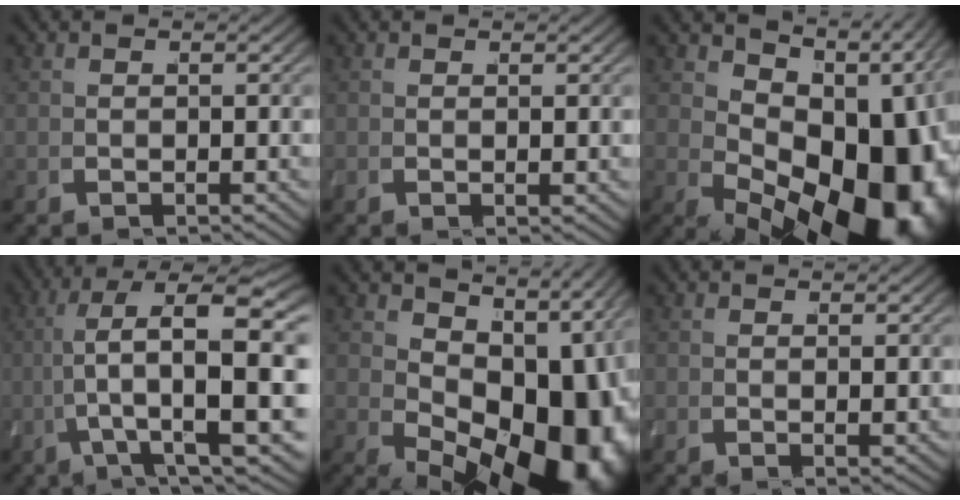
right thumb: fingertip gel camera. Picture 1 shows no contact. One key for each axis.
{"total": 0.6, "fx": 0.3, "fy": 0.2, "fz": 0.5, "tx": -0.010, "ty": -0.001, "tz": 0.004}
{"total": 19.1, "fx": -1.4, "fy": 11.1, "fz": 15.4, "tx": -0.231, "ty": -0.037, "tz": 0.007}
{"total": 13.3, "fx": 1.7, "fy": 5.5, "fz": 12.0, "tx": -0.208, "ty": -0.013, "tz": 0.042}
{"total": 16.7, "fx": -1.2, "fy": 9.8, "fz": 13.4, "tx": -0.200, "ty": -0.036, "tz": 0.009}
{"total": 0.9, "fx": 0.3, "fy": 0.4, "fz": 0.7, "tx": -0.017, "ty": -0.001, "tz": 0.004}